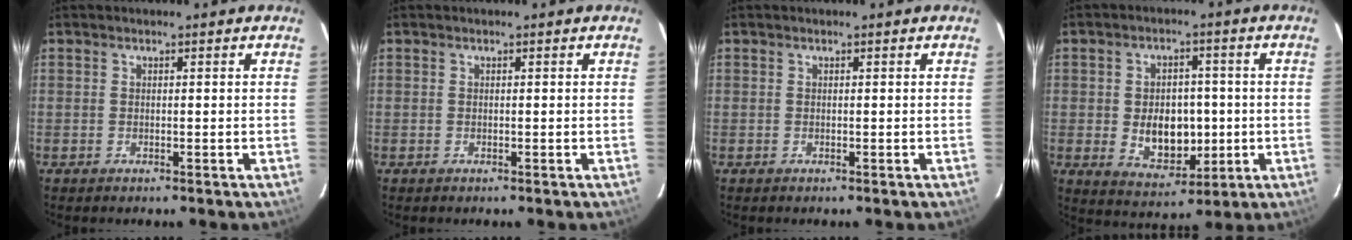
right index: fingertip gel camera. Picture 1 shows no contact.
{"total": 0.0}
{"total": 0.0}
{"total": 9.7, "force": [-0.9, 6.8, 6.8], "torque": [-0.130, -0.002, 0.004]}